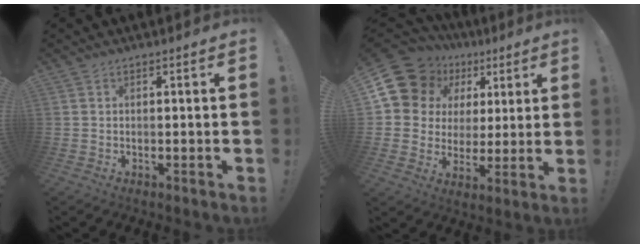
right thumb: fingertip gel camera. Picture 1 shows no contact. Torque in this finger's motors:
{"motor_torque": [1.77, 1.65, 0.50, -0.08, 0.28]}